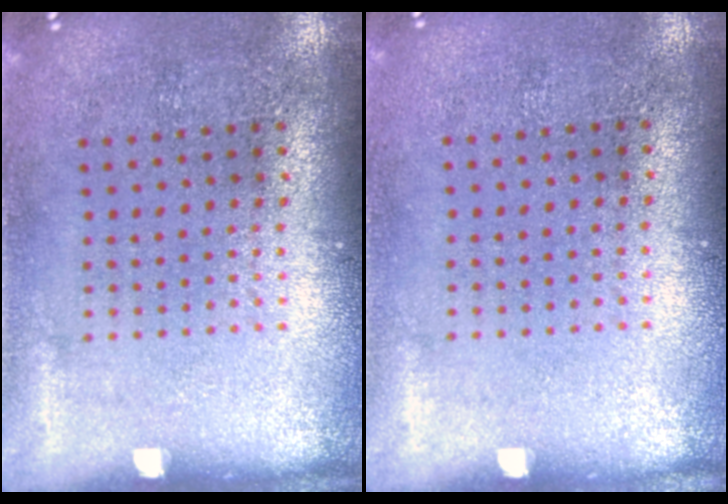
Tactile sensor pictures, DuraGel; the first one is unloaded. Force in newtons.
{"total": 0.0}